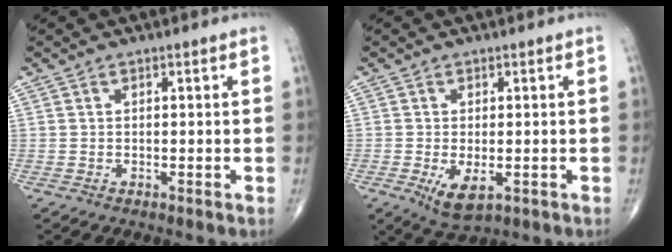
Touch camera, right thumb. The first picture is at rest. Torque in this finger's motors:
{"motor_torque": [-0.04, 0.14, 0.32, 0.24, 0.17]}